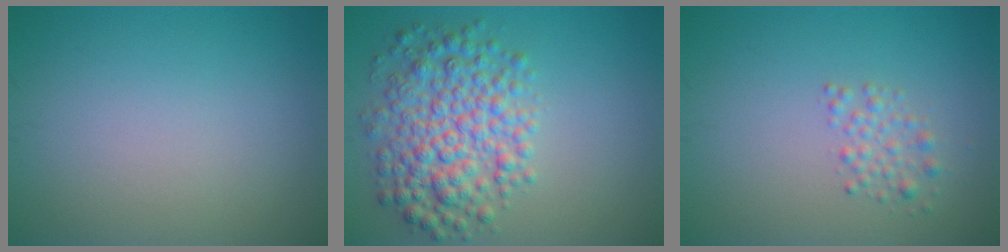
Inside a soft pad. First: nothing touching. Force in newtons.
{"total": 6.5, "press": 6.5, "slide": 0.0}
{"total": 1.7, "press": 1.7, "slide": 0.0}